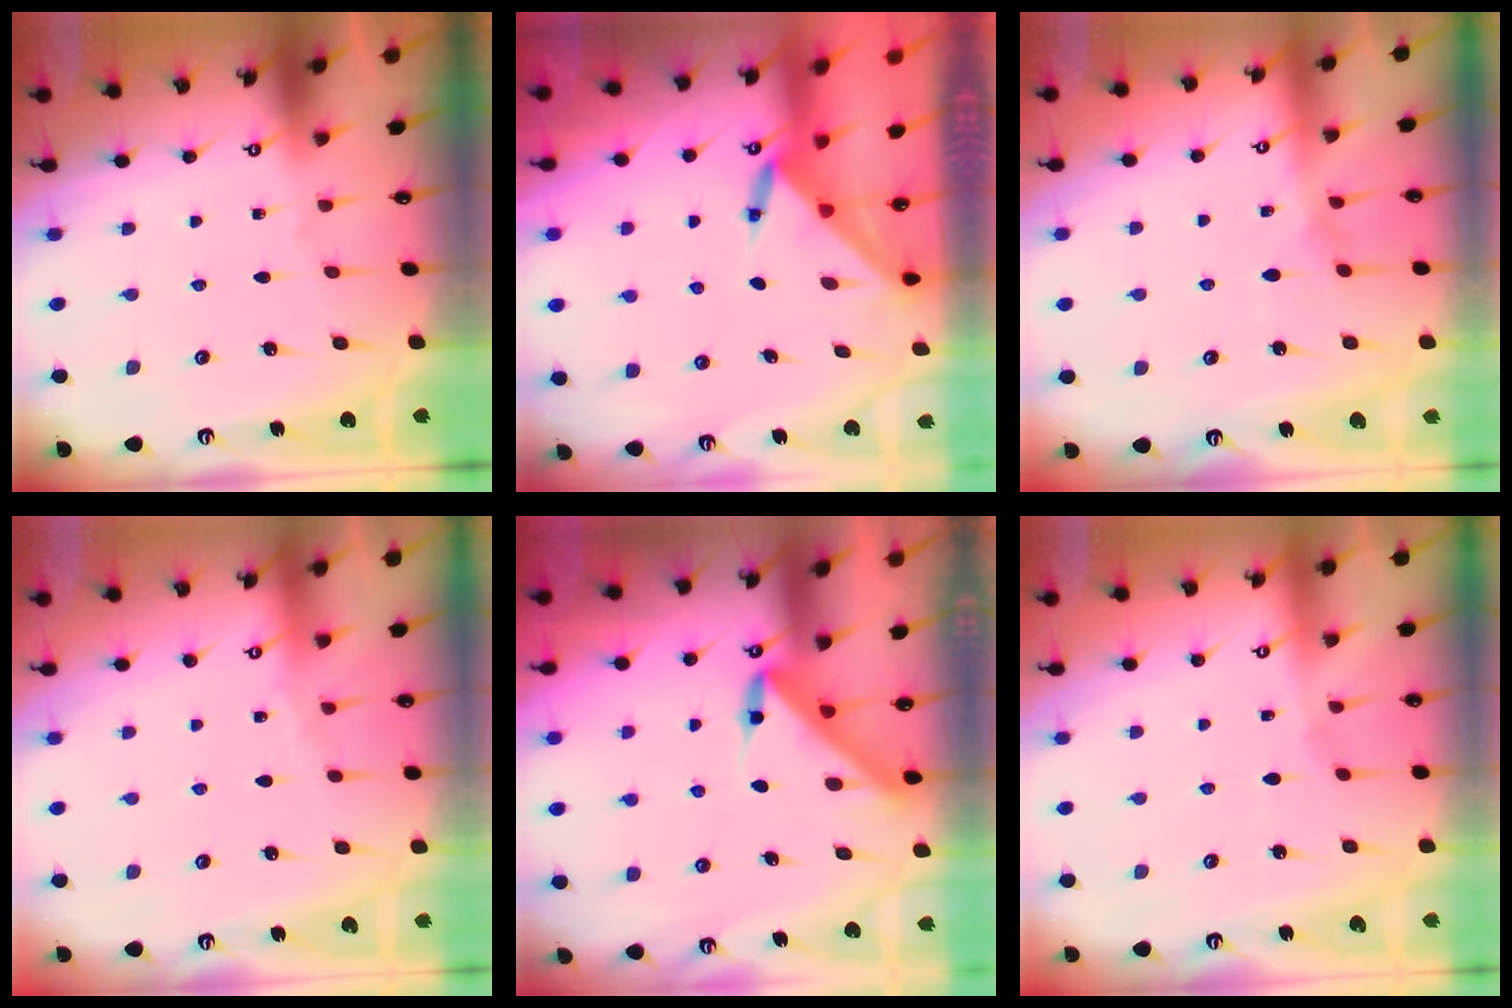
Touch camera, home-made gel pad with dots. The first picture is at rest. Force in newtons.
{"total": 3.6, "press": 3.5, "slide": 0.3}
{"total": 6.8, "press": 6.8, "slide": 0.8}
{"total": 2.2, "press": 2.2, "slide": 0.3}
{"total": 5.1, "press": 5.0, "slide": 0.4}
{"total": 2.5, "press": 2.5, "slide": 0.4}